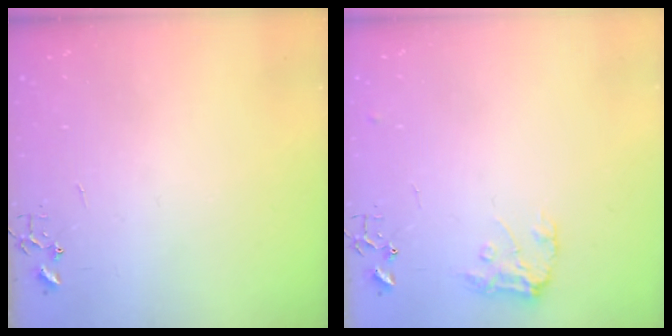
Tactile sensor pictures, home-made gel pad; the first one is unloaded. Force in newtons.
{"total": 9.8, "press": 9.8, "slide": 0.6}